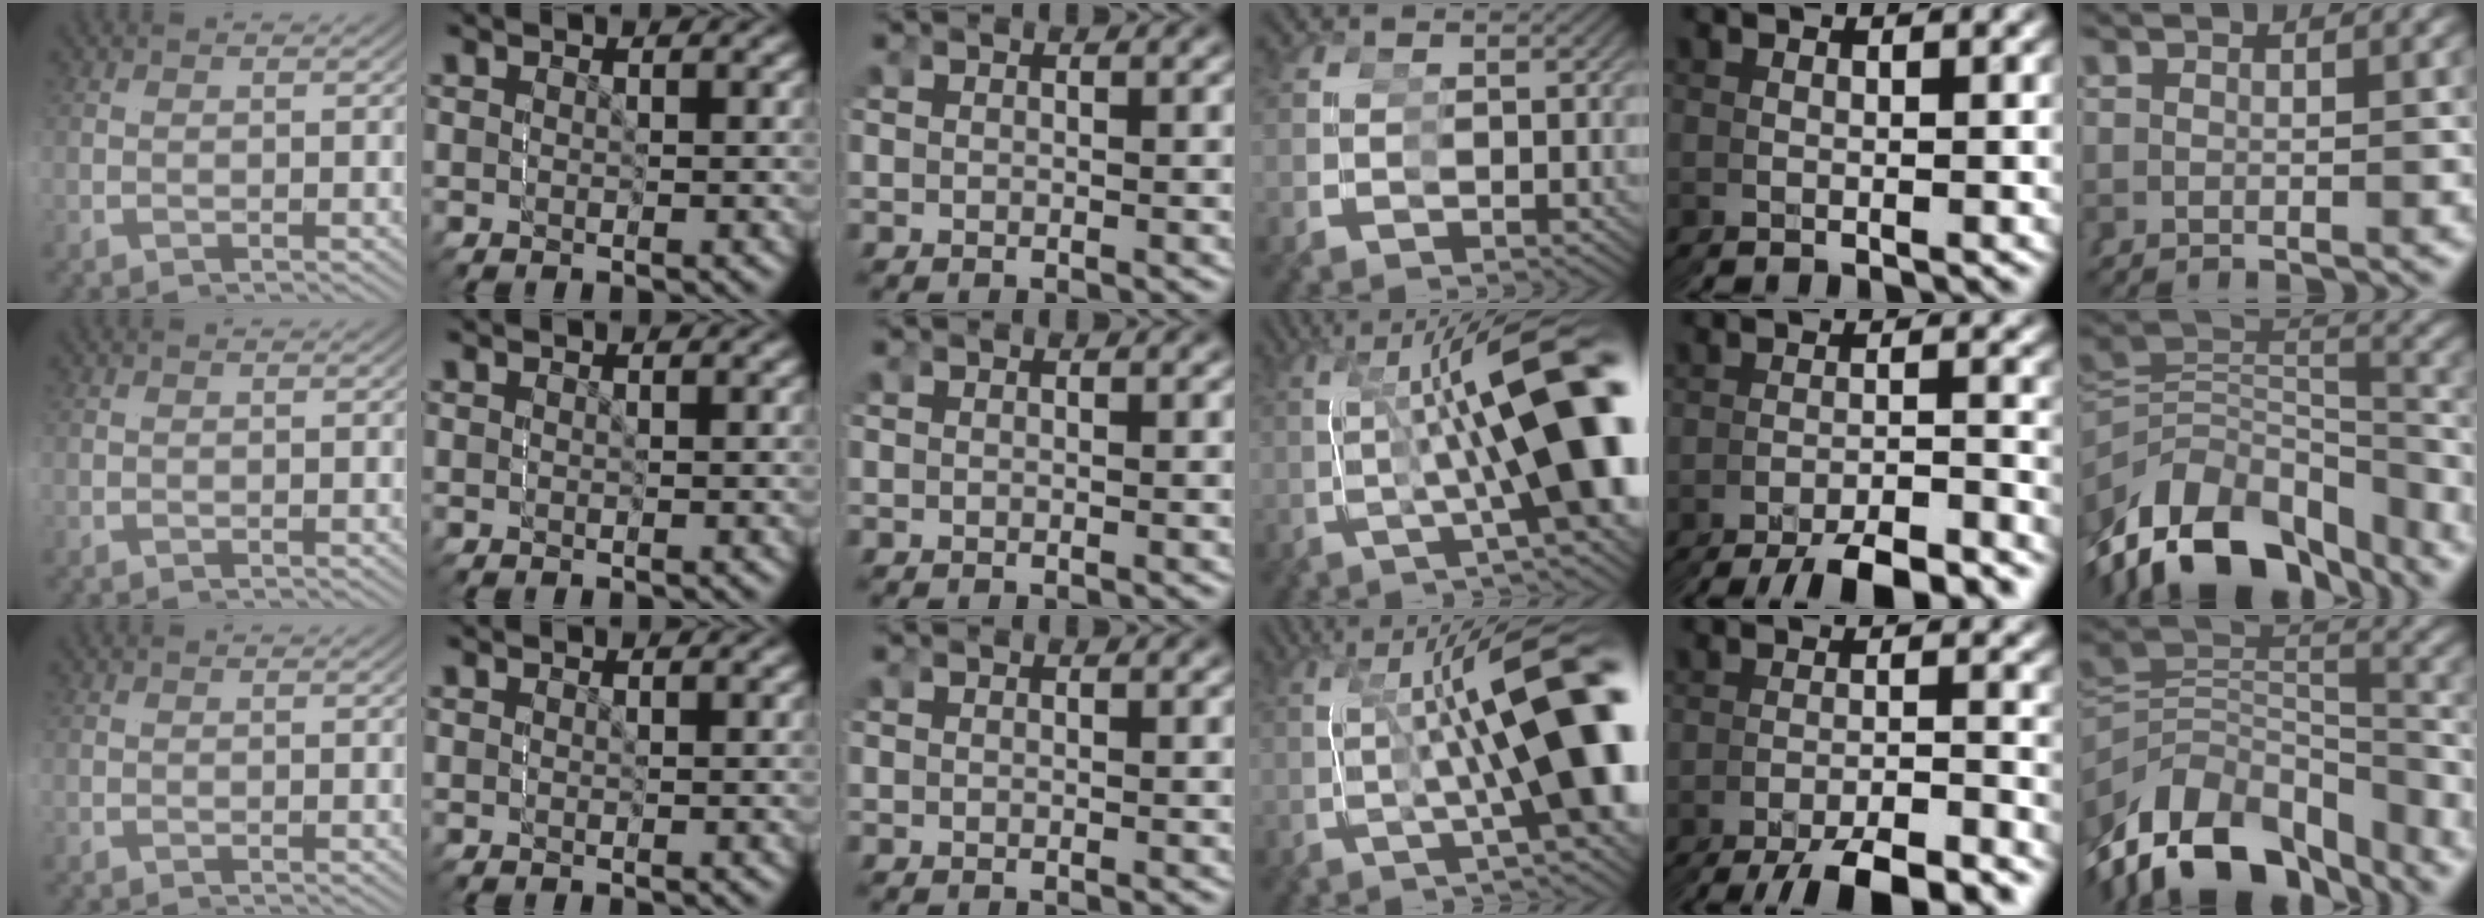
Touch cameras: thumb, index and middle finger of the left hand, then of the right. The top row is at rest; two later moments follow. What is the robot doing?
{"motion": "grasp_and_lifting", "object": "screwdriver"}